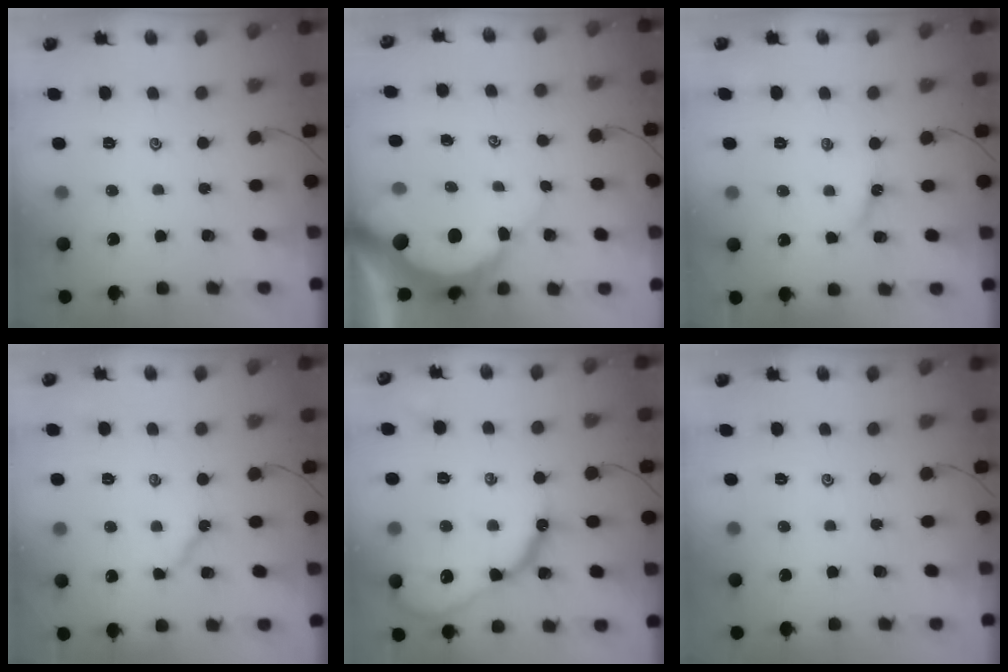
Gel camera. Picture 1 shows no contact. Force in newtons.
{"total": 7.9, "press": 7.8, "slide": 0.8}
{"total": 4.5, "press": 4.4, "slide": 0.5}
{"total": 6.0, "press": 6.0, "slide": 0.4}
{"total": 16.2, "press": 16.1, "slide": 1.7}
{"total": 0.0}